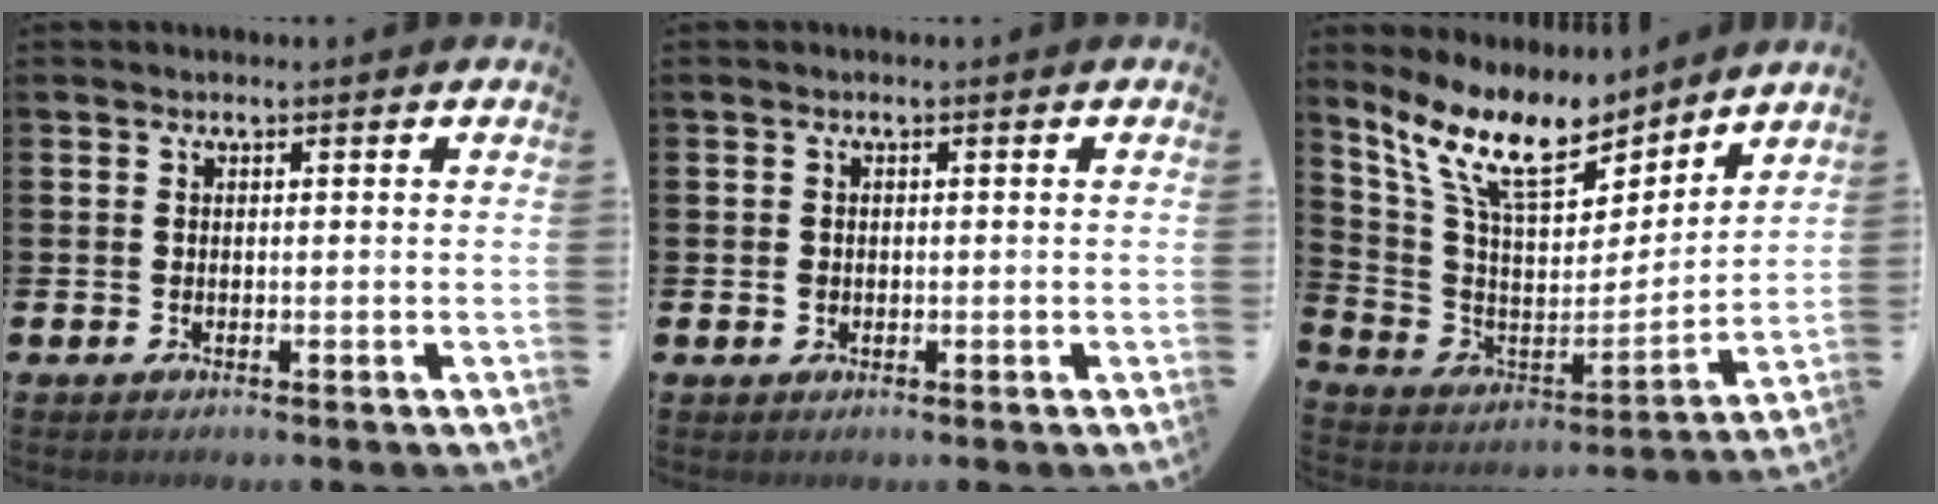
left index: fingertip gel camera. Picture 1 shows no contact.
{"total": 0.9, "force": [-0.6, 0.6, 0.0], "torque": [0.004, 0.005, -0.014]}
{"total": 13.0, "force": [10.6, 4.4, 6.0], "torque": [-0.155, -0.057, 0.191]}